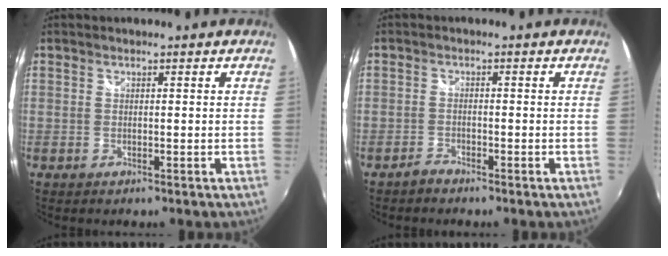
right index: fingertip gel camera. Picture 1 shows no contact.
{"total": 1.7, "force": [-1.7, 0.5, 0.3], "torque": [-0.011, 0.002, -0.032]}